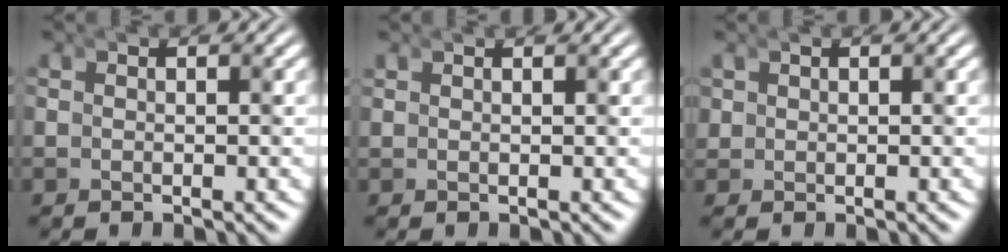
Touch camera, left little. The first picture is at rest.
{"total": 0.5, "force": [0.4, 0.2, -0.1], "torque": [0.000, 0.000, 0.007]}
{"total": 0.7, "force": [0.5, 0.3, -0.3], "torque": [-0.002, -0.007, 0.014]}